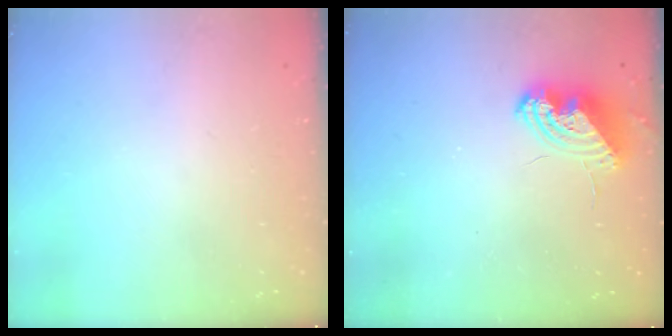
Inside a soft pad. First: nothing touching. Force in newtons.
{"total": 10.0, "press": 9.9, "slide": 0.5}